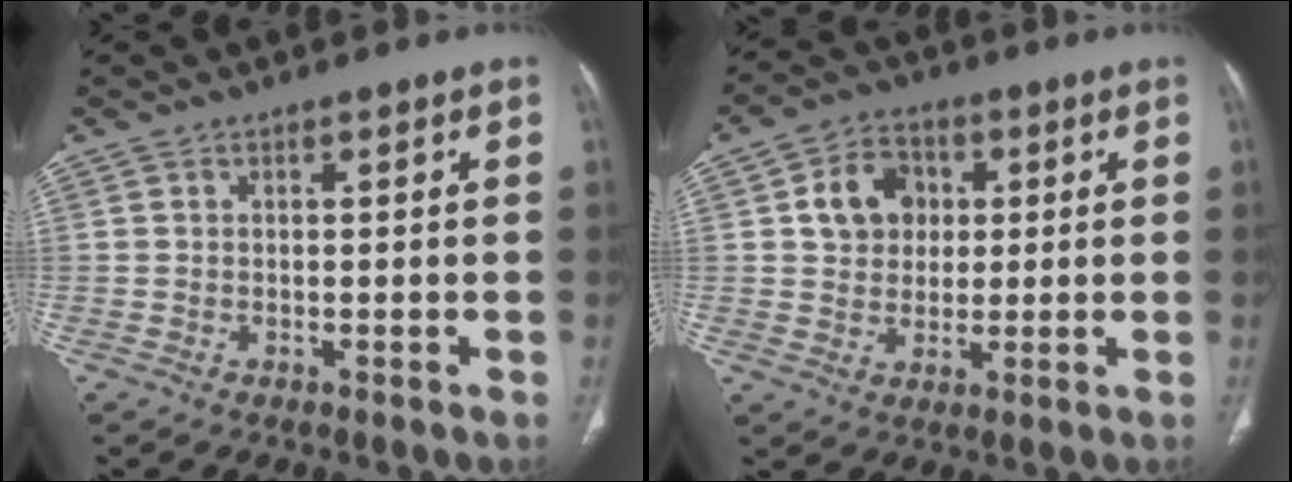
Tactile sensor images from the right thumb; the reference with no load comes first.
{"total": 9.2, "force": [2.0, 7.6, 4.8], "torque": [-0.048, 0.002, 0.031]}